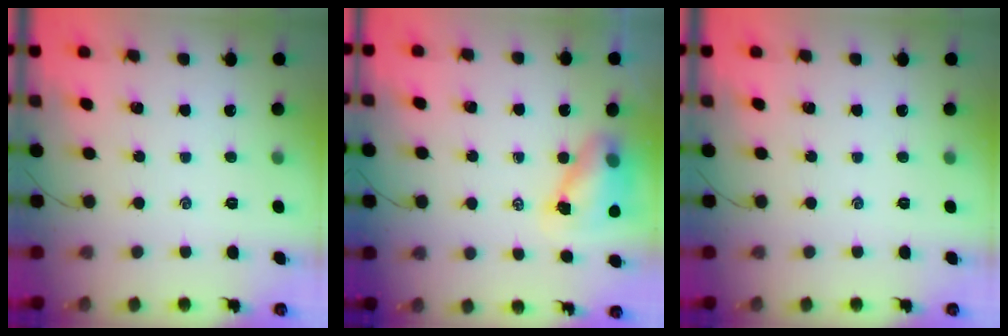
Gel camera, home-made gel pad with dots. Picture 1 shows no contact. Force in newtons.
{"total": 8.1, "press": 8.0, "slide": 1.1}
{"total": 0.0}